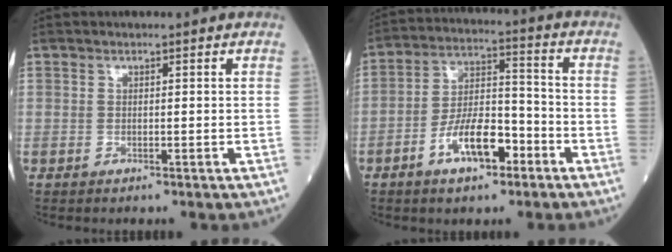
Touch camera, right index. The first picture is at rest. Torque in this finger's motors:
{"motor_torque": [0.15, -0.19, 0.19, 0.11]}